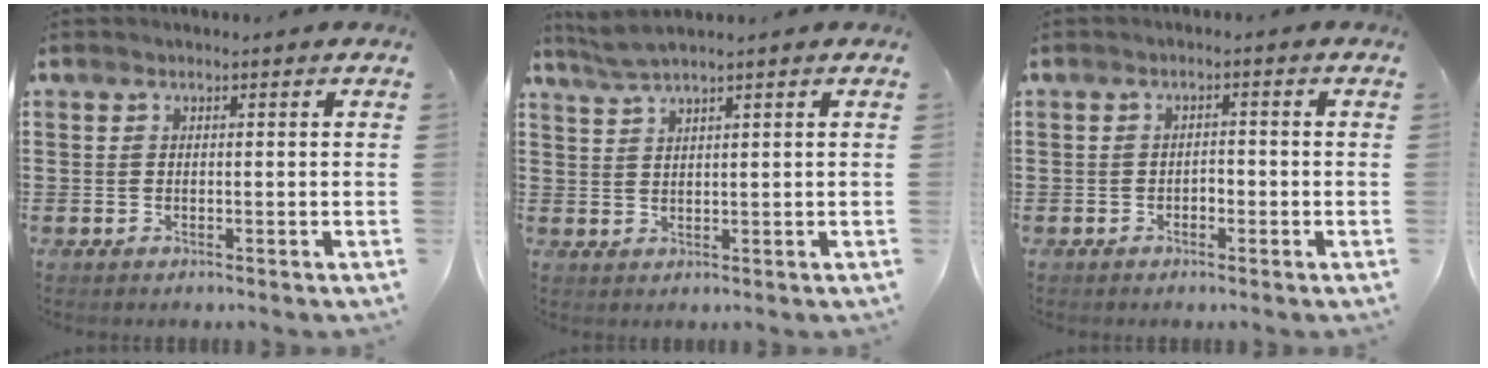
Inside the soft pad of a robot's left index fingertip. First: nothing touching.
{"total": 2.7, "force": [2.1, 0.0, 1.6], "torque": [-0.035, 0.003, 0.039]}
{"total": 1.3, "force": [-0.8, 0.7, 0.6], "torque": [-0.017, 0.001, -0.018]}